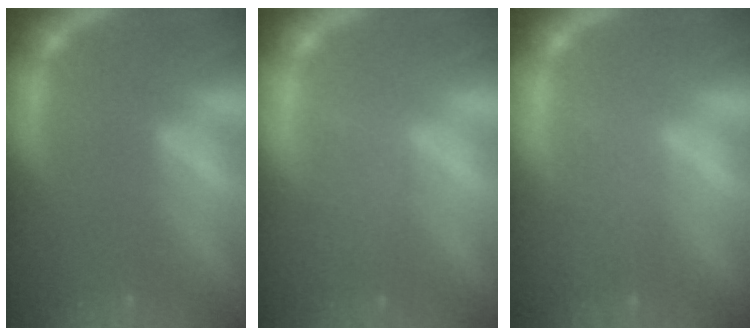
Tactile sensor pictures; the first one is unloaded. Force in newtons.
{"total": 2.4}
{"total": 1.9}